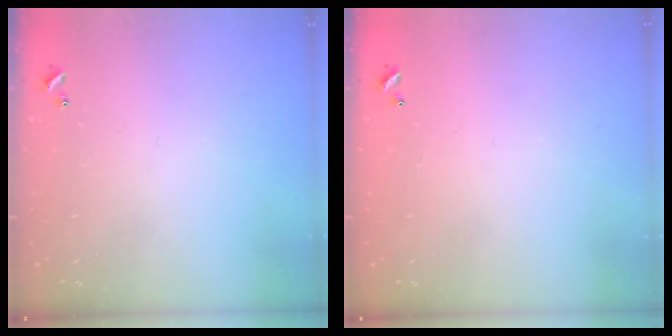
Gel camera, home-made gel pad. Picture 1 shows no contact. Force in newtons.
{"total": 2.8, "press": 2.8, "slide": 0.1}